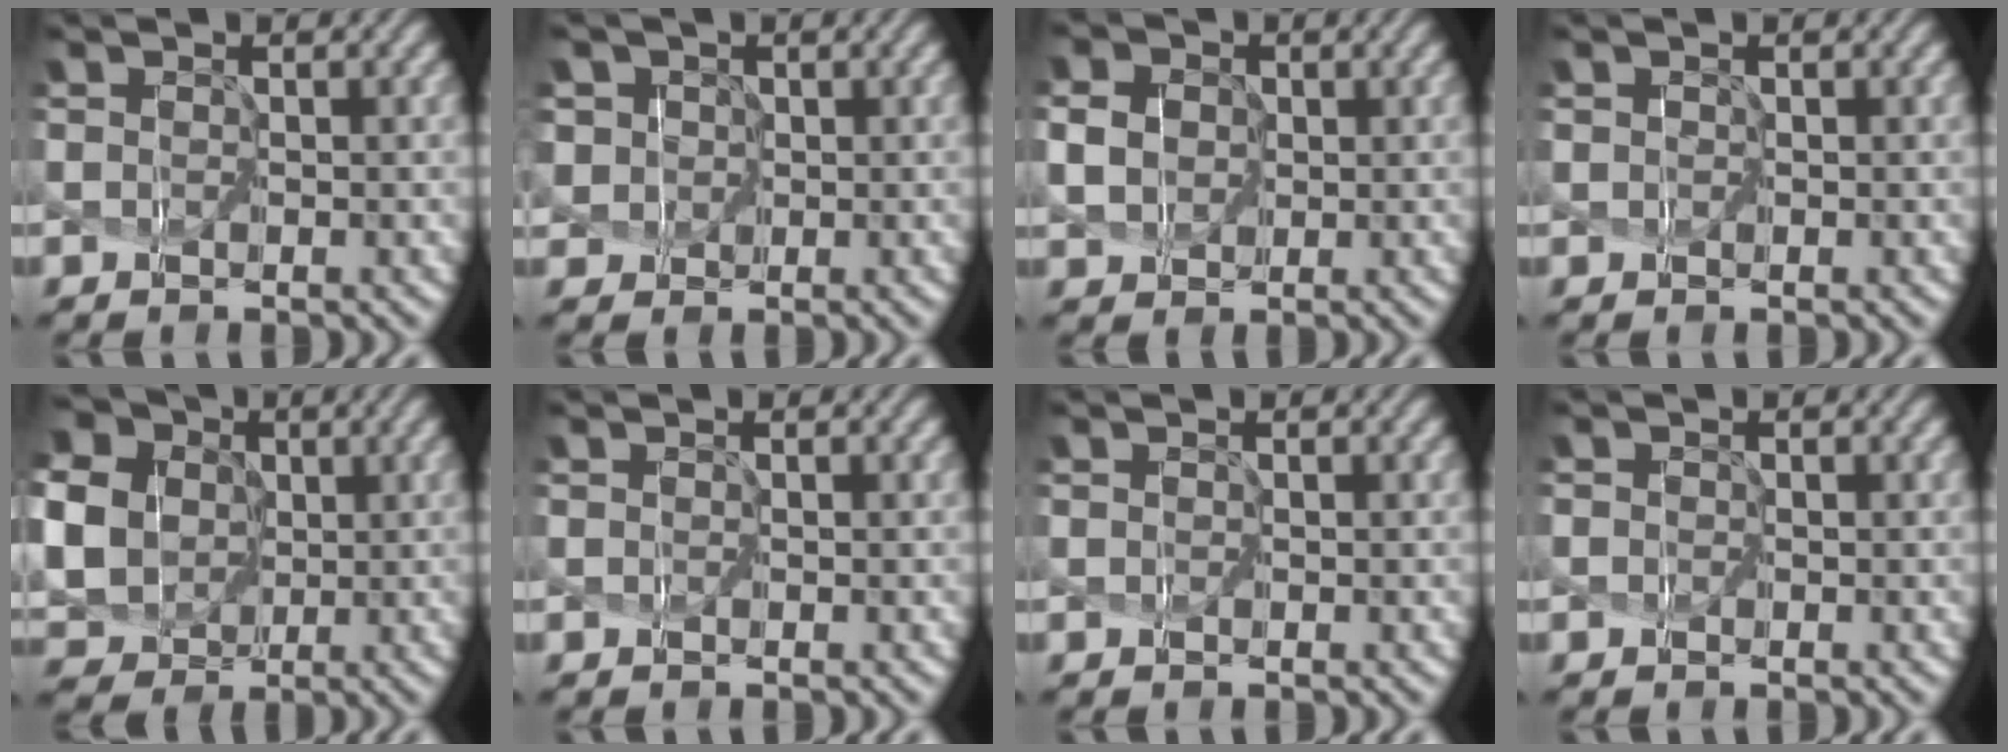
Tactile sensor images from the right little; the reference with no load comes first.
{"total": 6.3, "force": [2.6, 5.2, 2.3], "torque": [-0.063, 0.025, 0.031]}
{"total": 2.9, "force": [0.2, 2.5, 1.4], "torque": [-0.048, 0.002, 0.010]}
{"total": 1.2, "force": [0.4, 1.0, 0.5], "torque": [0.003, 0.010, -0.007]}
{"total": 12.3, "force": [0.9, 11.3, 4.7], "torque": [-0.191, 0.005, 0.011]}
{"total": 0.0}
{"total": 0.0}
{"total": 0.8, "force": [0.1, 0.8, 0.3], "torque": [0.004, 0.006, -0.007]}